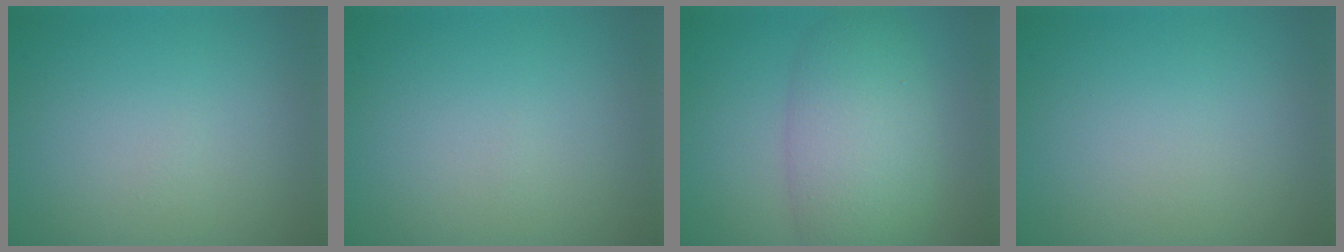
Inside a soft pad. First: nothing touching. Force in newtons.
{"total": 0.0}
{"total": 7.0, "press": 7.0, "slide": 0.5}
{"total": 0.0}